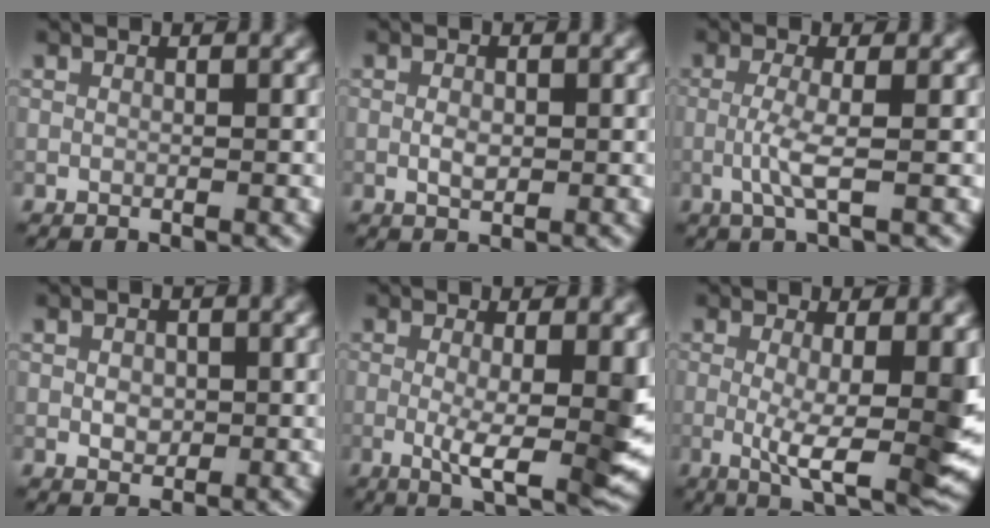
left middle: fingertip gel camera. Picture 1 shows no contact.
{"total": 1.6, "force": [-0.2, 1.0, 1.3], "torque": [-0.026, 0.000, -0.003]}
{"total": 2.7, "force": [-0.7, 0.3, 2.6], "torque": [-0.059, -0.002, -0.020]}
{"total": 1.6, "force": [0.0, 1.2, 1.0], "torque": [-0.019, -0.001, 0.000]}
{"total": 6.6, "force": [-0.6, 1.4, 6.4], "torque": [-0.102, -0.016, -0.008]}
{"total": 7.5, "force": [-0.5, 1.7, 7.3], "torque": [-0.113, -0.015, -0.007]}